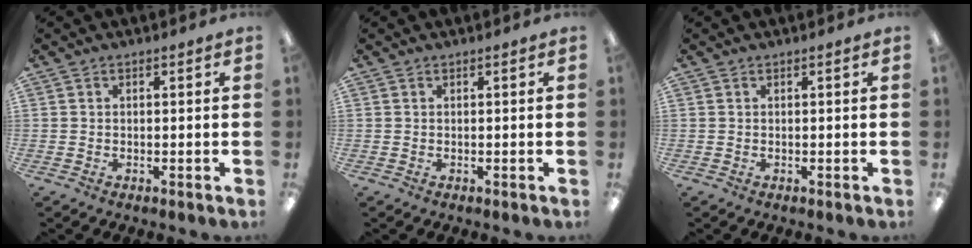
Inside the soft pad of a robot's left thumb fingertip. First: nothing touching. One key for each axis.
{"total": 0.0}
{"total": 0.0}